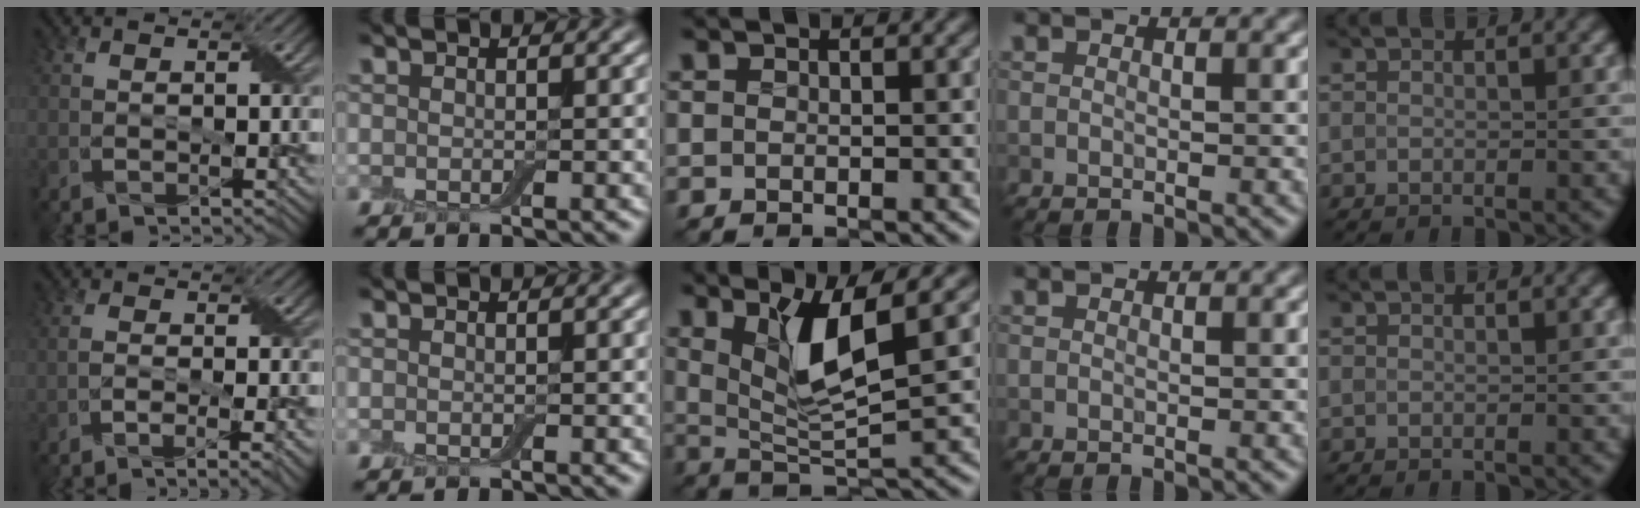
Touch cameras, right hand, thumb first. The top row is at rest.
{"thumb": {"total": 4.7, "force": [-2.9, 0.9, 3.5], "torque": [-0.058, 0.001, -0.049]}, "middle": {"total": 5.1, "force": [2.0, 1.0, 4.6], "torque": [-0.092, -0.012, 0.040]}}